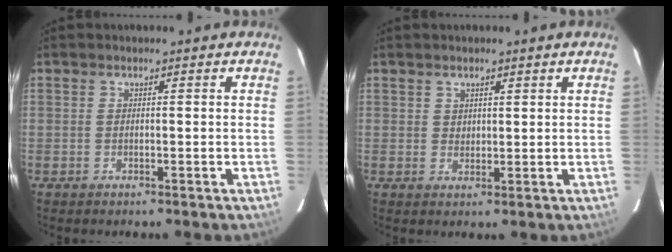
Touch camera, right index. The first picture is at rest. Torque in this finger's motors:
{"motor_torque": [-0.10, 0.01, -0.08, 0.00]}